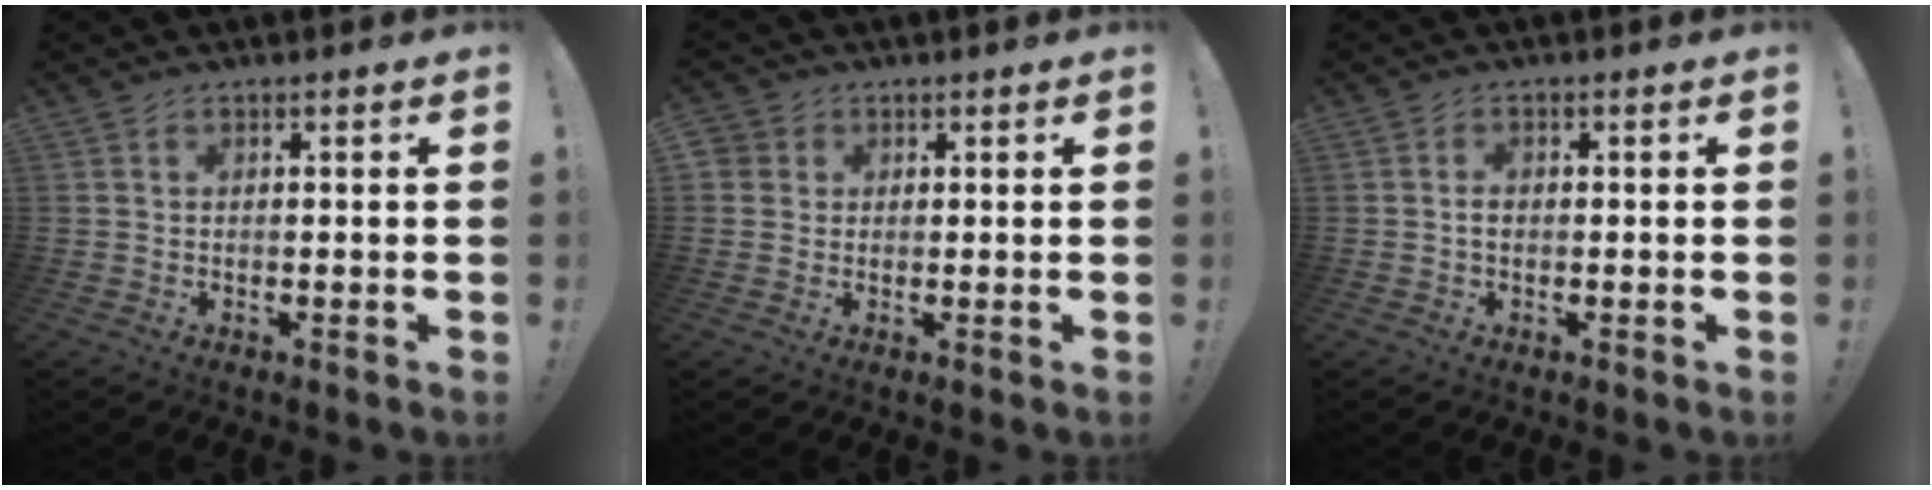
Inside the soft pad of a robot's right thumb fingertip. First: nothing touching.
{"total": 2.9, "force": [0.7, 2.8, 0.7], "torque": [-0.016, 0.004, 0.013]}
{"total": 1.5, "force": [-0.5, 1.0, 1.1], "torque": [-0.018, 0.005, -0.010]}